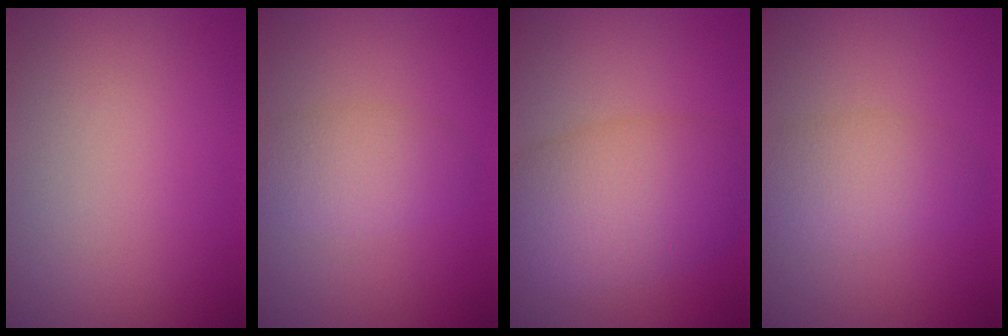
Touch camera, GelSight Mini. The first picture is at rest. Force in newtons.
{"total": 2.9, "press": 2.9, "slide": 0.1}
{"total": 7.8, "press": 7.7, "slide": 0.4}
{"total": 3.6, "press": 3.6, "slide": 0.1}